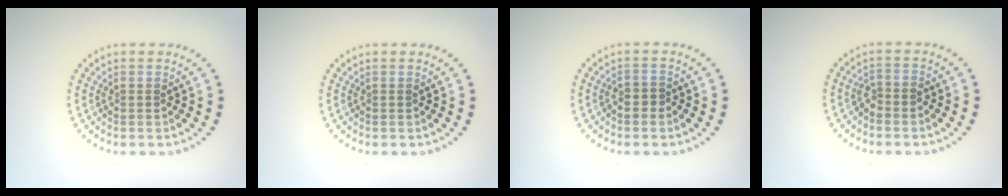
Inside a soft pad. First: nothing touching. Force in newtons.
{"total": 0.0}
{"total": 1.0, "press": 0.8, "slide": 0.5}
{"total": 1.3, "press": 1.1, "slide": 0.7}